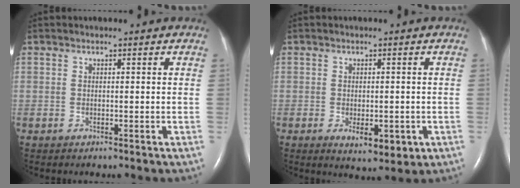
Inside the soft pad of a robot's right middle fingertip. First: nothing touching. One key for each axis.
{"total": 4.9, "fx": -1.6, "fy": 2.2, "fz": 4.0, "tx": -0.052, "ty": -0.007, "tz": -0.011}